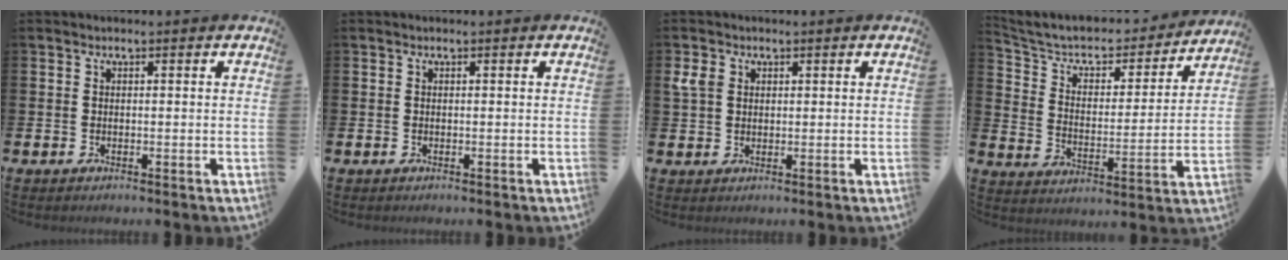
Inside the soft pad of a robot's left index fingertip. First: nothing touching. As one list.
[{"total": 0.0}, {"total": 2.7, "force": [1.4, 2.0, 1.1], "torque": [-0.012, 0.006, 0.021]}, {"total": 7.0, "force": [6.1, 2.6, 2.2], "torque": [-0.083, -0.041, 0.102]}]